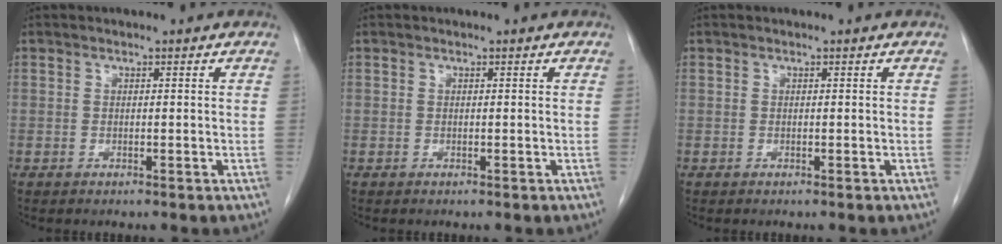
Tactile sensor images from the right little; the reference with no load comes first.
{"total": 0.0}
{"total": 0.0}